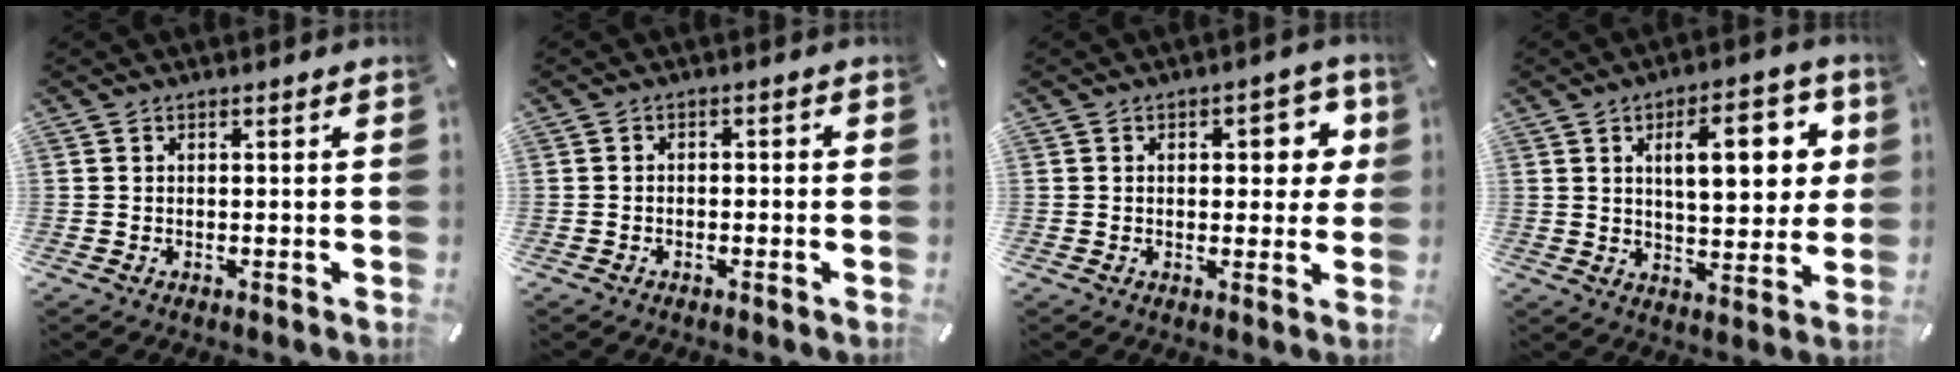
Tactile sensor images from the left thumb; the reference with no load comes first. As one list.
[{"total": 1.6, "force": [-1.3, 0.8, 0.6], "torque": [-0.012, 0.007, -0.027]}, {"total": 7.9, "force": [1.8, 4.3, 6.4], "torque": [-0.070, -0.006, 0.019]}, {"total": 15.1, "force": [4.7, 7.0, 12.6], "torque": [-0.178, 0.001, 0.072]}]